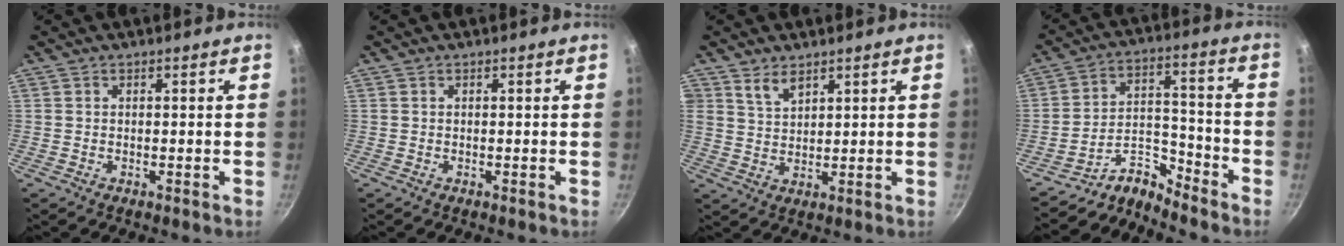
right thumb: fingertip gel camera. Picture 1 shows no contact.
{"total": 0.0}
{"total": 4.0, "force": [2.8, 2.1, 1.9], "torque": [-0.029, -0.020, 0.057]}
{"total": 7.6, "force": [-7.4, 1.6, 0.8], "torque": [-0.004, 0.085, -0.152]}